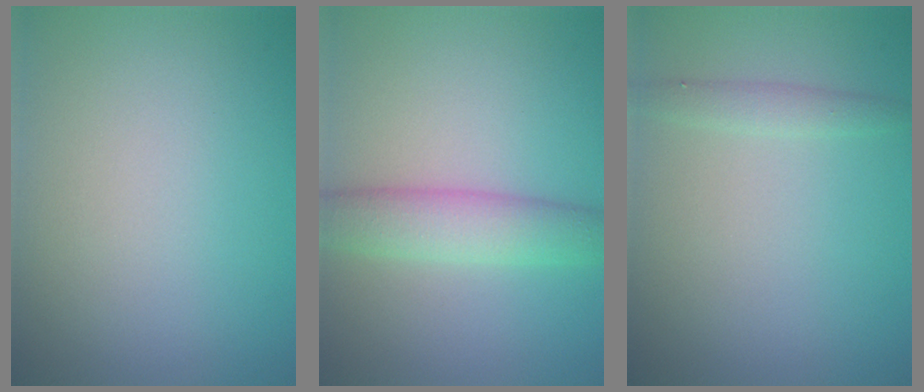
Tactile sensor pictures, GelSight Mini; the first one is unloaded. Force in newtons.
{"total": 4.0, "press": 4.0, "slide": 0.0}
{"total": 1.3, "press": 1.3, "slide": 0.2}